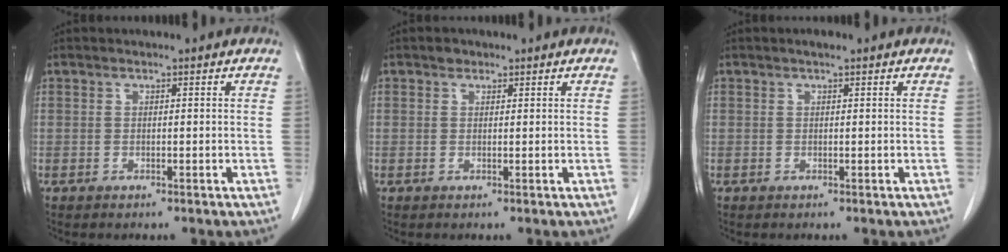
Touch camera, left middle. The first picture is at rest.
{"total": 1.0, "force": [0.7, 0.6, 0.2], "torque": [-0.002, 0.001, 0.010]}
{"total": 0.9, "force": [0.7, 0.1, 0.6], "torque": [-0.012, 0.002, 0.012]}